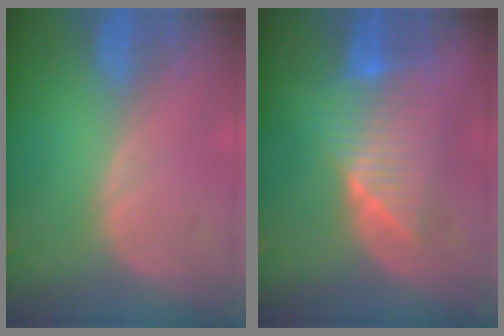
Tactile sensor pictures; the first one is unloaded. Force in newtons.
{"total": 7.3, "press": 7.2, "slide": 1.5}